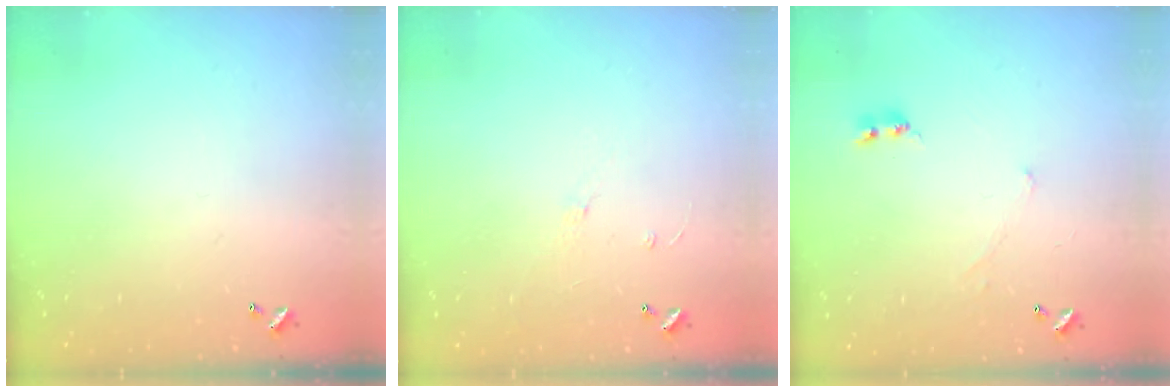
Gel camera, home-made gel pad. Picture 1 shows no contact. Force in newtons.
{"total": 5.5, "press": 5.5, "slide": 0.5}
{"total": 0.0}